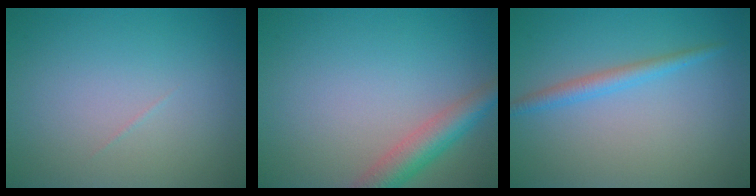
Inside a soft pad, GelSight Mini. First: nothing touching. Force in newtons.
{"total": 4.0, "press": 4.0, "slide": 0.2}
{"total": 2.0, "press": 2.0, "slide": 0.1}